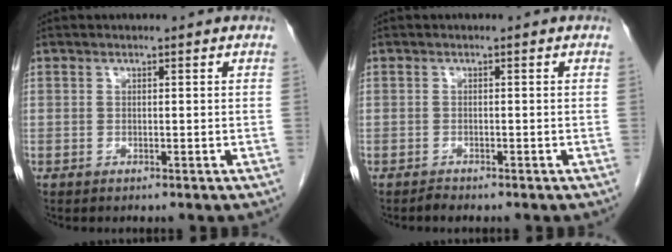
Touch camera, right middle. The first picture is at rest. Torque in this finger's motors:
{"motor_torque": [0.24, -0.05, -0.01, 0.00]}